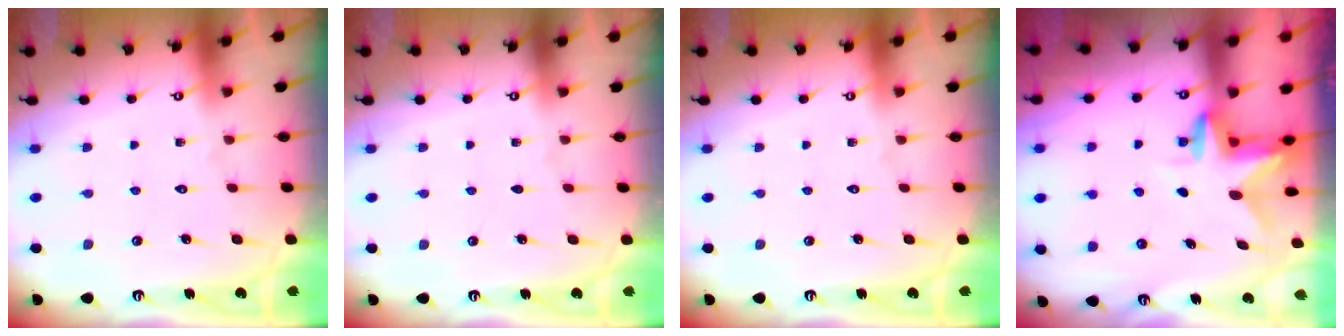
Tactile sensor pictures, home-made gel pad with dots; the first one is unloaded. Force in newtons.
{"total": 0.0}
{"total": 0.0}
{"total": 3.0, "press": 3.0, "slide": 0.3}